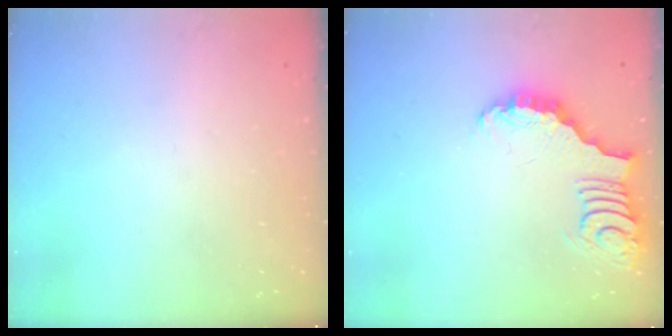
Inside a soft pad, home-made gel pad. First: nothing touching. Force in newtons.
{"total": 3.5, "press": 3.5, "slide": 0.4}